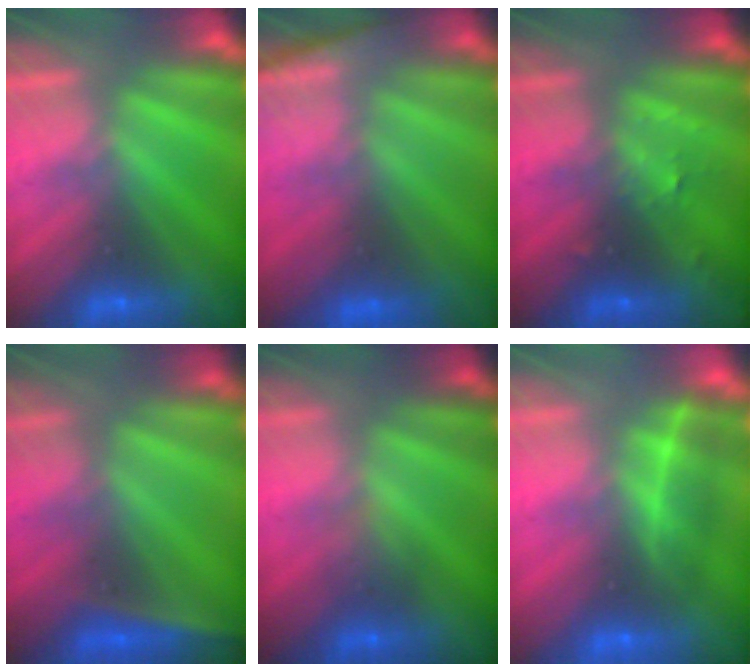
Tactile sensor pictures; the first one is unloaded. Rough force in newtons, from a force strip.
{"total": 8.5}
{"total": 2.9}
{"total": 2.7}
{"total": 1.4}
{"total": 1.9}